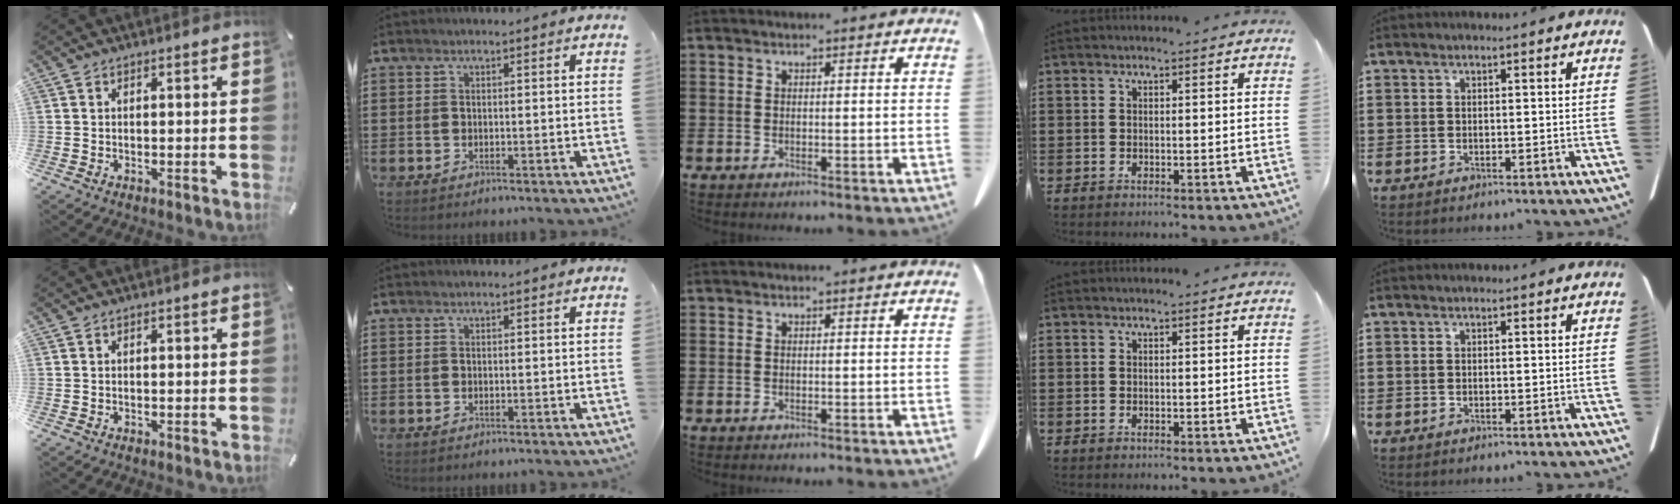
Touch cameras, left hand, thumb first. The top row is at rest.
{}